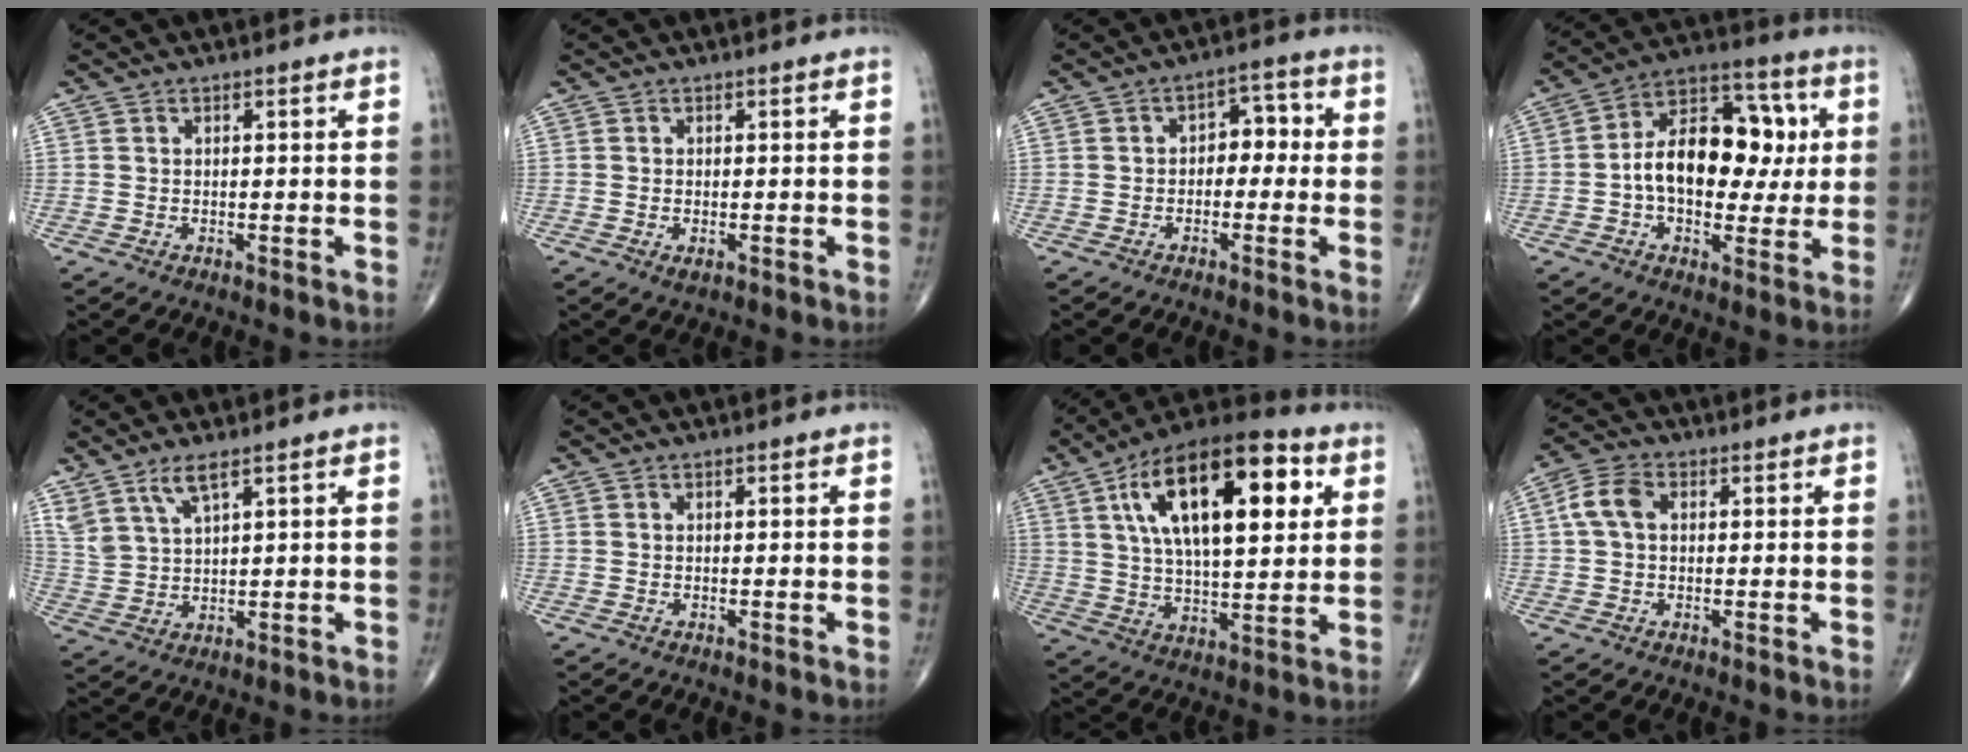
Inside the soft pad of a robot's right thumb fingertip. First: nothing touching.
{"total": 1.2, "force": [-0.4, 0.5, 1.0], "torque": [-0.018, -0.003, -0.005]}
{"total": 5.5, "force": [-0.3, 3.7, 4.0], "torque": [-0.026, 0.025, -0.015]}
{"total": 18.1, "force": [0.8, 11.2, 14.2], "torque": [-0.185, 0.034, 0.006]}
{"total": 5.7, "force": [4.0, 1.3, 3.8], "torque": [-0.084, -0.017, 0.088]}
{"total": 0.0}
{"total": 24.1, "force": [7.8, 10.5, 20.2], "torque": [-0.319, 0.001, 0.122]}
{"total": 5.2, "force": [0.8, 3.4, 3.9], "torque": [-0.085, 0.017, 0.011]}